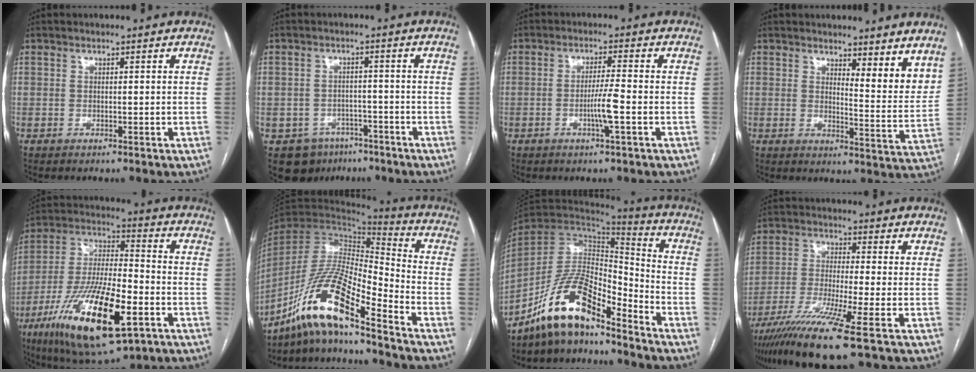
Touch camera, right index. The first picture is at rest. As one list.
[{"total": 6.9, "force": [-4.3, 5.3, 1.1], "torque": [-0.010, 0.010, -0.055]}, {"total": 4.5, "force": [-1.4, -0.4, 4.2], "torque": [-0.079, -0.007, -0.027]}, {"total": 7.1, "force": [5.8, 1.5, 3.8], "torque": [-0.040, -0.030, 0.071]}, {"total": 21.9, "force": [-9.1, 5.6, 19.1], "torque": [-0.389, -0.029, -0.152]}, {"total": 16.0, "force": [-11.8, 1.0, 10.8], "torque": [-0.207, -0.001, -0.220]}, {"total": 13.8, "force": [-10.5, 3.6, 8.1], "torque": [-0.161, 0.025, -0.194]}, {"total": 11.8, "force": [-7.5, -1.3, 9.1], "torque": [-0.176, -0.033, -0.134]}]